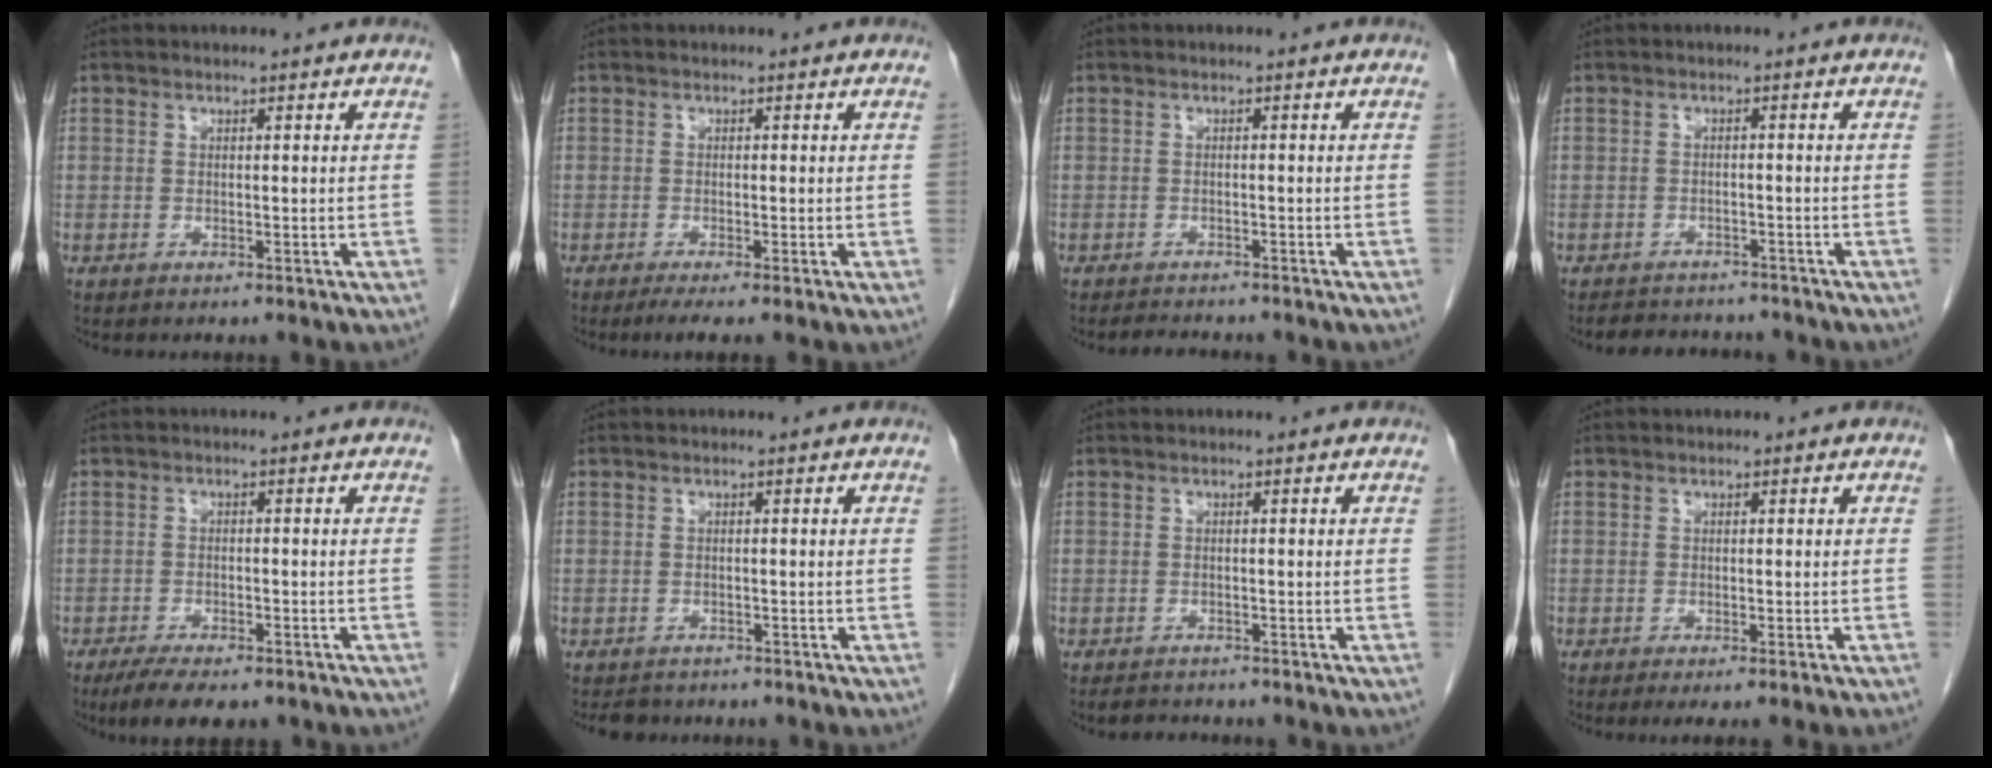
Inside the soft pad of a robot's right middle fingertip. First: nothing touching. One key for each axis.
{"total": 3.1, "fx": -2.0, "fy": -0.1, "fz": 2.3, "tx": -0.041, "ty": -0.012, "tz": -0.038}
{"total": 2.4, "fx": -2.3, "fy": 0.4, "fz": 0.5, "tx": -0.014, "ty": -0.009, "tz": -0.034}
{"total": 5.4, "fx": -5.0, "fy": 1.9, "fz": 0.9, "tx": -0.012, "ty": -0.001, "tz": -0.069}
{"total": 7.3, "fx": -5.6, "fy": 2.1, "fz": 4.2, "tx": -0.064, "ty": -0.013, "tz": -0.083}
{"total": 2.6, "fx": -2.3, "fy": 1.2, "fz": 0.1, "tx": -0.007, "ty": -0.002, "tz": -0.034}
{"total": 2.6, "fx": -2.4, "fy": 0.9, "fz": 0.4, "tx": -0.011, "ty": -0.006, "tz": -0.035}
{"total": 3.2, "fx": -2.5, "fy": -0.7, "fz": 1.8, "tx": -0.018, "ty": -0.006, "tz": -0.034}